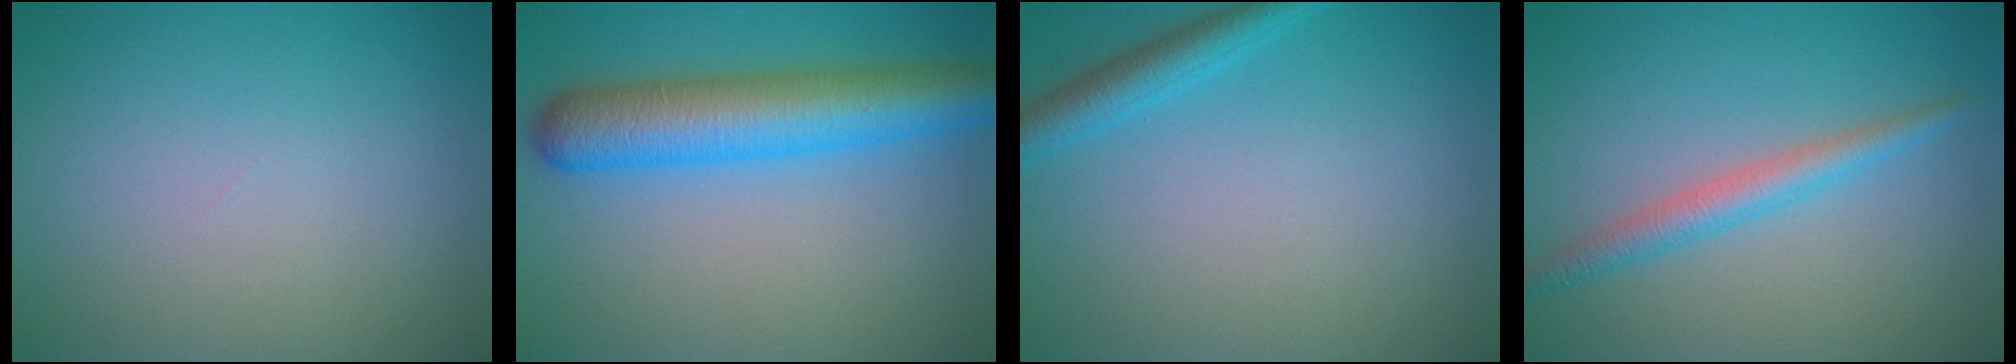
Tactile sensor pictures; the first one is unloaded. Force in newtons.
{"total": 7.8, "press": 7.8, "slide": 0.1}
{"total": 2.7, "press": 2.7, "slide": 0.2}
{"total": 2.6, "press": 2.6, "slide": 0.0}